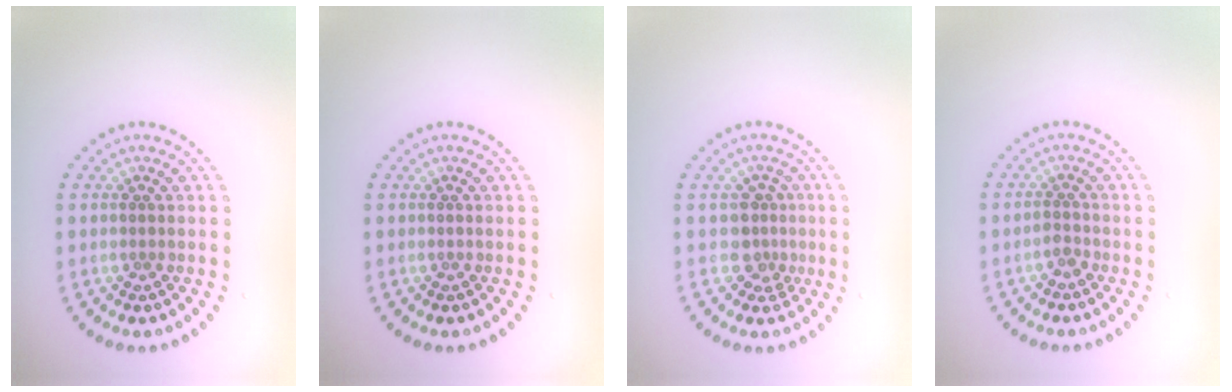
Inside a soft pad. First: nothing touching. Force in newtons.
{"total": 0.0}
{"total": 2.3, "press": 1.8, "slide": 1.5}
{"total": 1.0, "press": 0.9, "slide": 0.6}